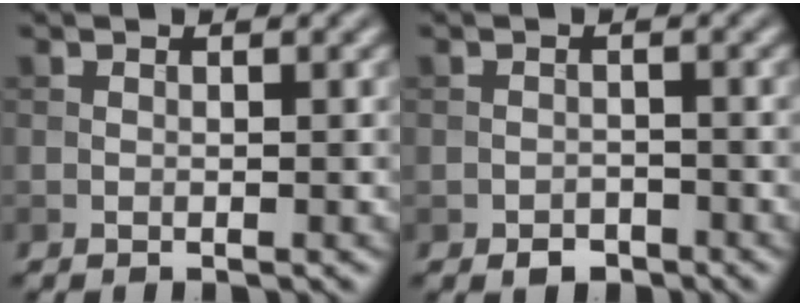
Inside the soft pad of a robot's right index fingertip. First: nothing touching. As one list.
[{"total": 1.6, "force": [-1.2, 1.0, 0.5], "torque": [-0.005, 0.001, -0.023]}]